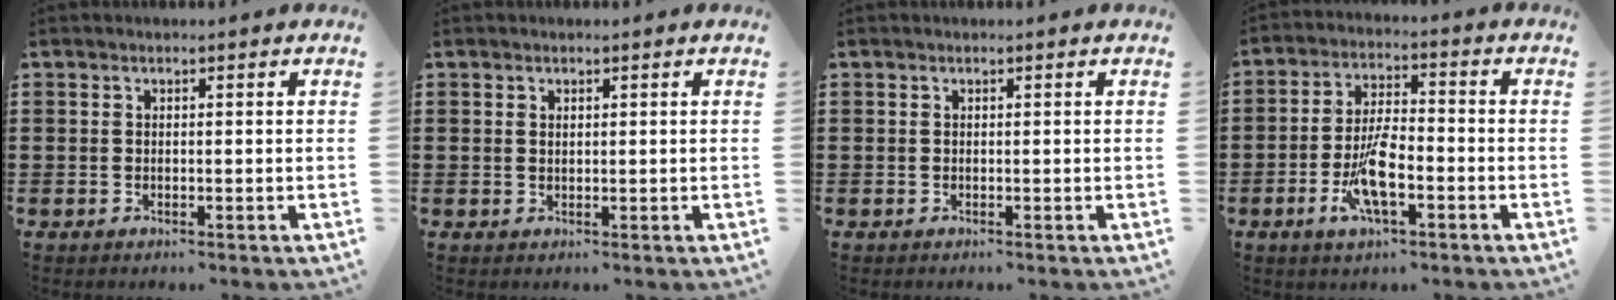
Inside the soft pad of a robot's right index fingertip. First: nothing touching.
{"total": 0.6, "force": [0.3, 0.4, 0.4], "torque": [-0.008, 0.002, 0.005]}
{"total": 0.0}
{"total": 8.3, "force": [-3.0, 2.8, 7.2], "torque": [-0.156, -0.008, -0.059]}